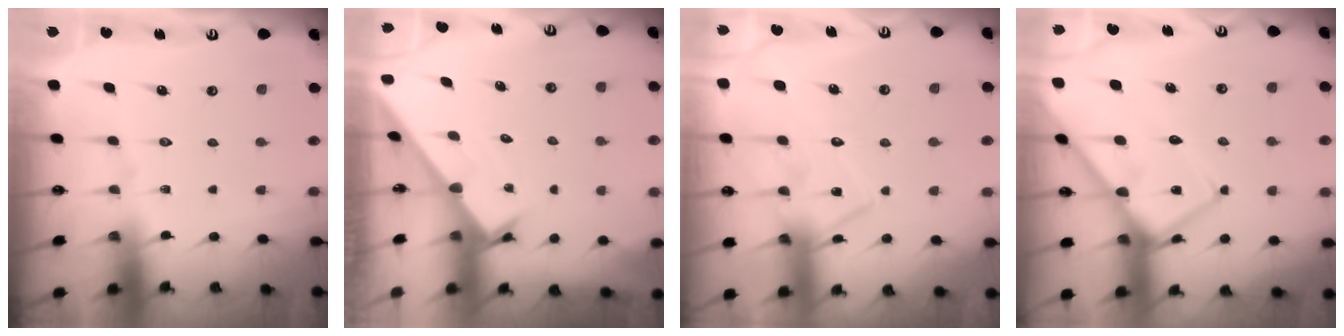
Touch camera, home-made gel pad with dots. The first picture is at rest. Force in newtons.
{"total": 1.8, "press": 1.8, "slide": 0.1}
{"total": 14.0, "press": 14.0, "slide": 0.9}
{"total": 12.5, "press": 12.5, "slide": 1.2}